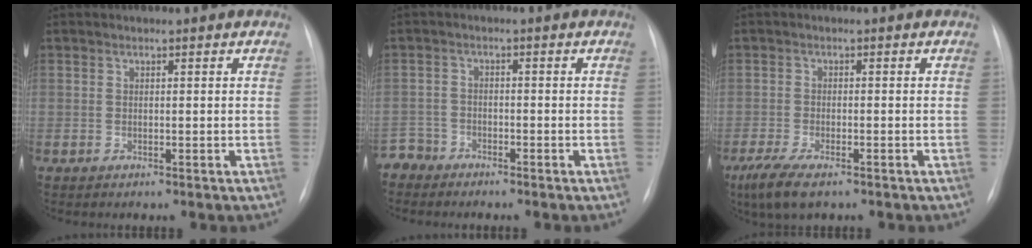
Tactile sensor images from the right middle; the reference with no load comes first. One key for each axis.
{"total": 3.2, "fx": -2.8, "fy": 1.3, "fz": -0.9, "tx": 0.018, "ty": -0.001, "tz": -0.058}
{"total": 6.3, "fx": -4.3, "fy": 1.7, "fz": 4.3, "tx": -0.090, "ty": -0.019, "tz": -0.069}